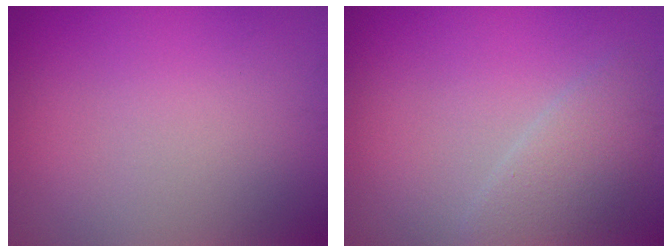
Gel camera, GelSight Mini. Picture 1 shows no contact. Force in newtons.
{"total": 2.9, "press": 2.9, "slide": 0.1}